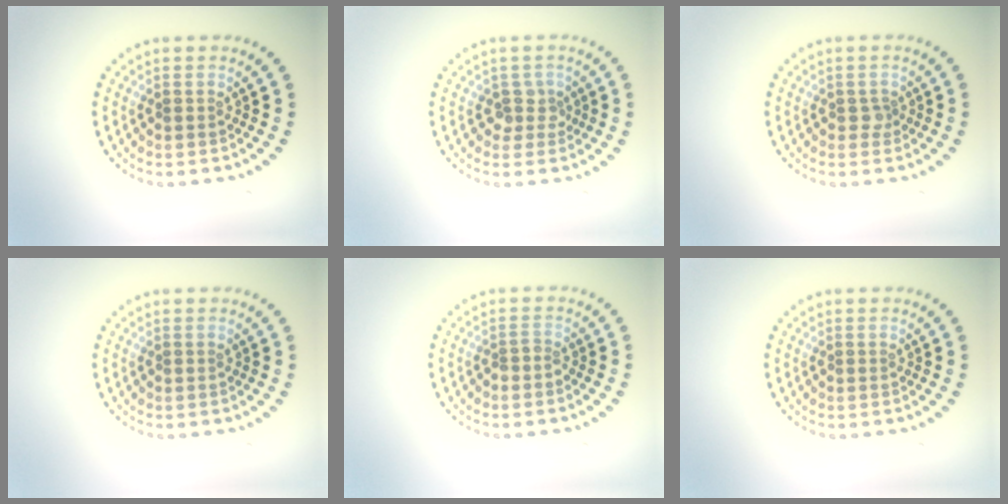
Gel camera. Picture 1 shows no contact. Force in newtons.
{"total": 1.6, "press": 1.2, "slide": 1.0}
{"total": 0.8, "press": 0.6, "slide": 0.5}
{"total": 0.0}
{"total": 0.8, "press": 0.5, "slide": 0.6}
{"total": 0.0}